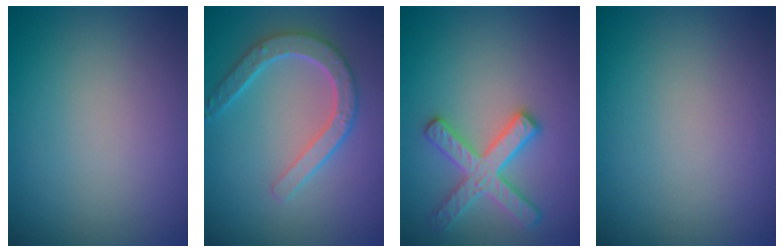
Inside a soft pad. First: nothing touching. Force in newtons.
{"total": 4.7, "press": 3.7, "slide": 2.8}
{"total": 3.6, "press": 3.5, "slide": 1.0}
{"total": 0.0}